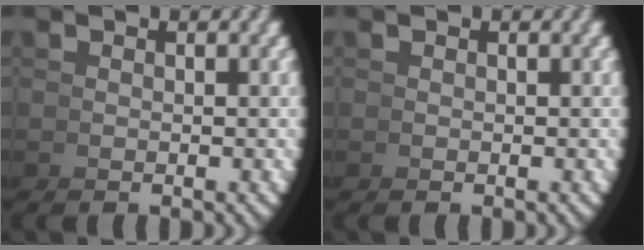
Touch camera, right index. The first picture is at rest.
{"total": 0.0}